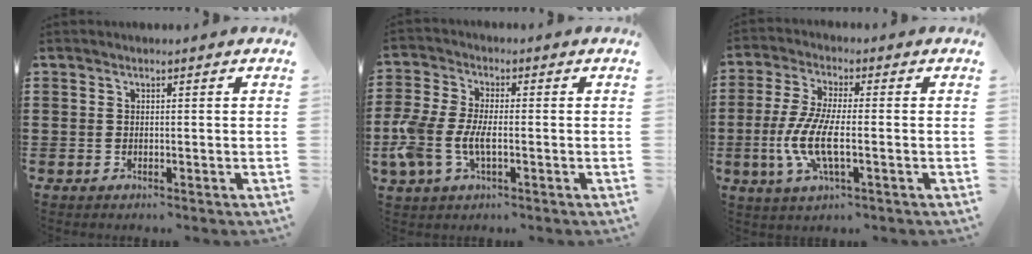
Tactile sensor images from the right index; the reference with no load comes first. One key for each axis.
{"total": 6.4, "fx": -1.8, "fy": 3.2, "fz": 5.2, "tx": -0.131, "ty": -0.006, "tz": -0.040}
{"total": 7.8, "fx": -2.2, "fy": 2.1, "fz": 7.2, "tx": -0.163, "ty": -0.015, "tz": -0.048}